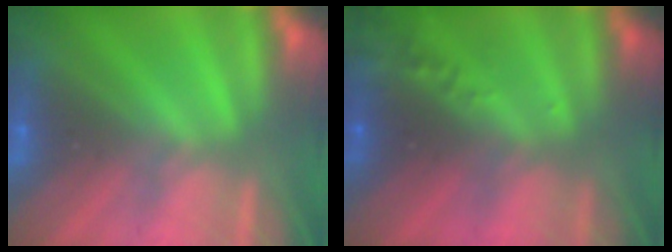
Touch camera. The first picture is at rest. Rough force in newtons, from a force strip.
{"total": 7.3}